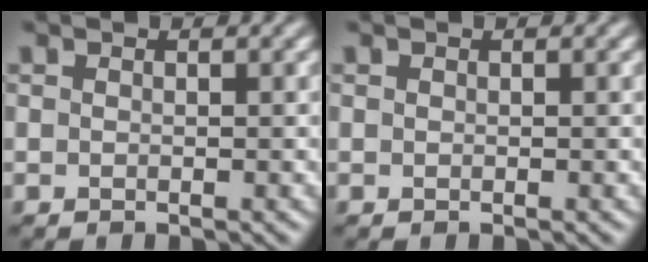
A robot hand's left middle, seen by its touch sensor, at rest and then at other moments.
{"total": 0.0}